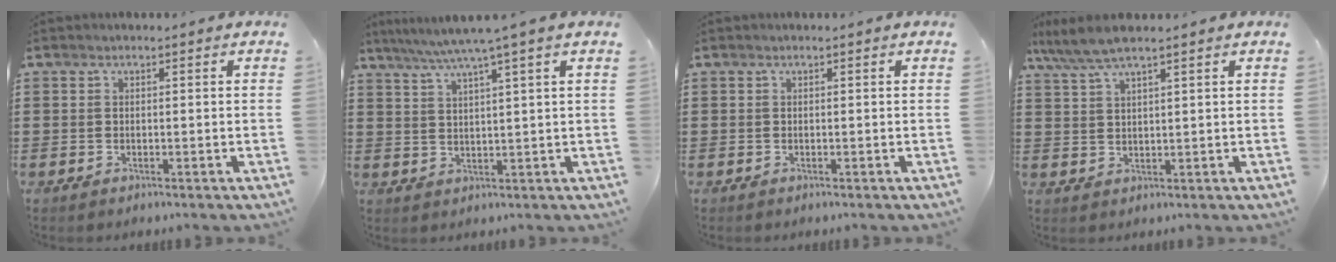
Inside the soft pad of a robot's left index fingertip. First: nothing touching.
{"total": 5.0, "force": [3.5, -1.0, 3.4], "torque": [-0.076, -0.014, 0.056]}
{"total": 0.0}
{"total": 4.8, "force": [3.8, 0.3, 3.0], "torque": [-0.067, -0.004, 0.069]}